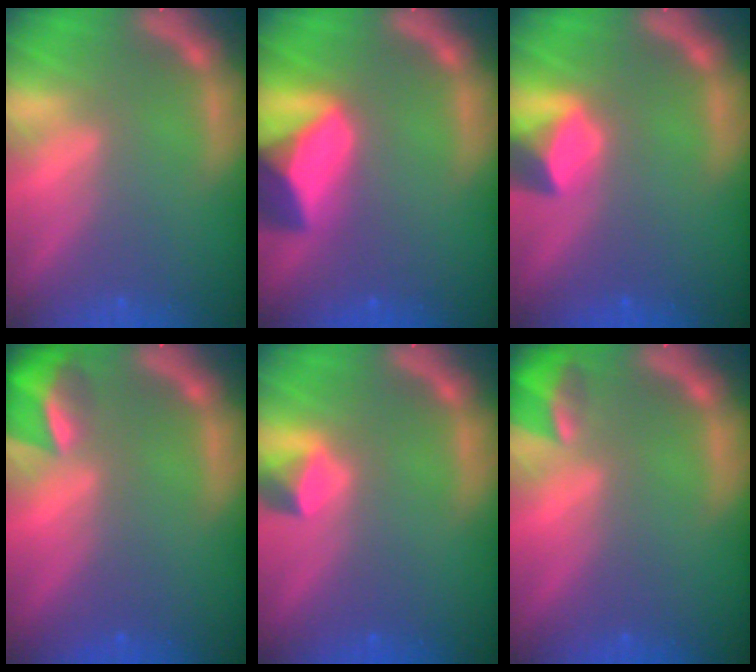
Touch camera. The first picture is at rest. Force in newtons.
{"total": 8.9}
{"total": 3.4}
{"total": 4.4}
{"total": 1.9}
{"total": 2.9}